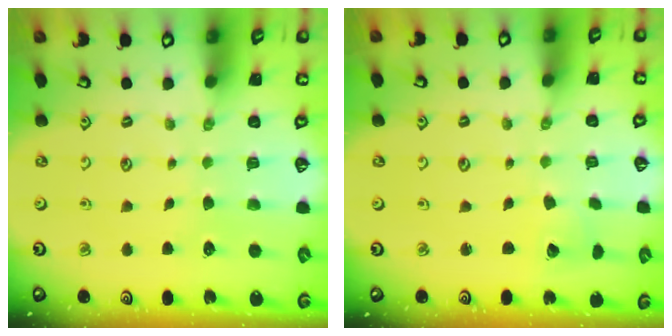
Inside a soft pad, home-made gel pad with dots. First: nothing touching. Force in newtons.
{"total": 2.0, "press": 2.0, "slide": 0.3}